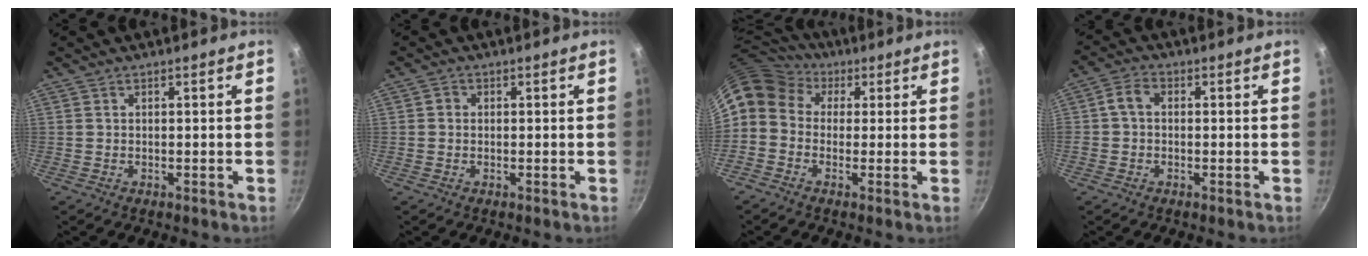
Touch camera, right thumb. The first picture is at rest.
{"total": 1.4, "force": [0.1, 1.3, 0.6], "torque": [-0.009, 0.005, -0.001]}
{"total": 9.8, "force": [2.4, 8.3, 4.6], "torque": [-0.088, 0.023, 0.016]}
{"total": 3.4, "force": [0.0, 2.7, 2.1], "torque": [-0.040, 0.011, -0.010]}